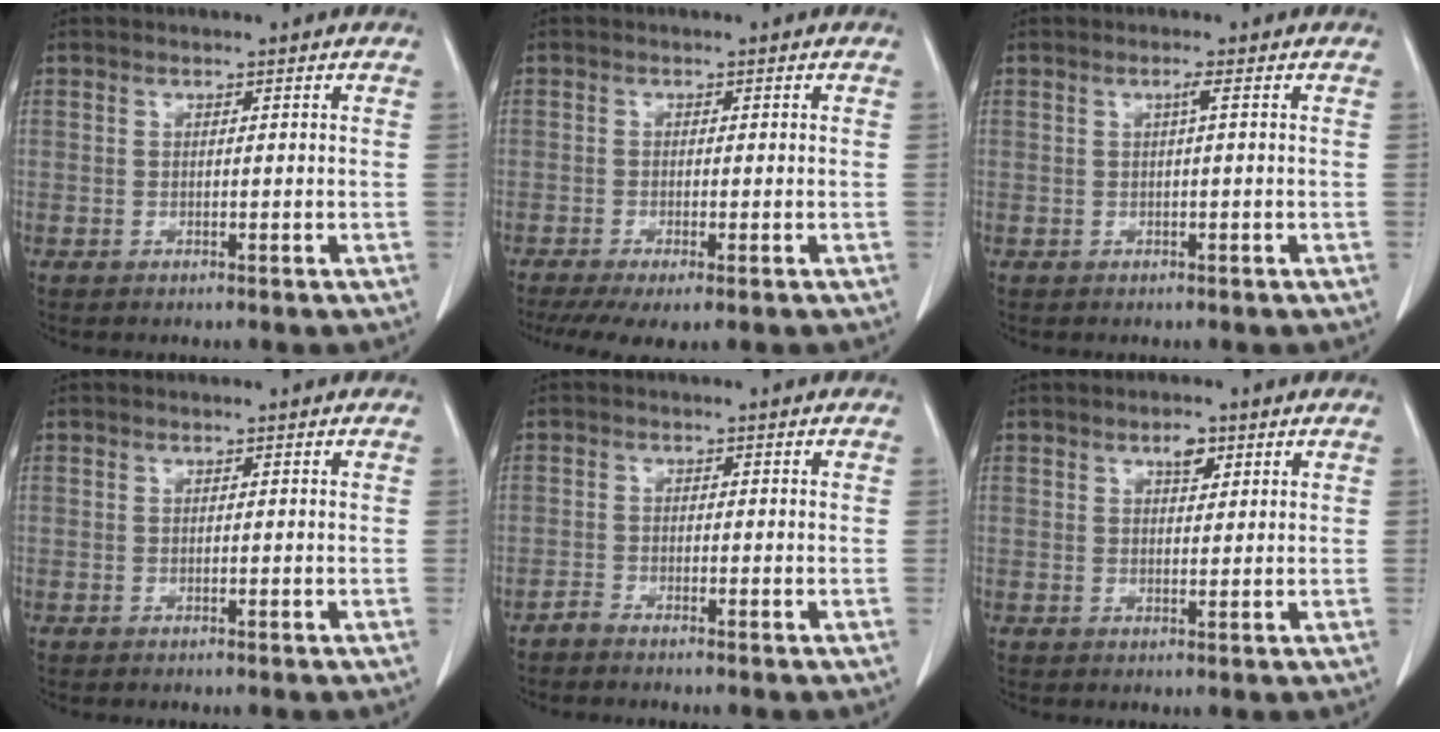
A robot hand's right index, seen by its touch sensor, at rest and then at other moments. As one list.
[{"total": 7.5, "force": [-4.2, 2.4, 5.7], "torque": [-0.100, -0.013, -0.067]}, {"total": 1.2, "force": [0.3, 0.1, 1.1], "torque": [-0.025, 0.003, 0.007]}, {"total": 0.0}, {"total": 1.6, "force": [-1.3, 0.3, 0.7], "torque": [-0.016, 0.001, -0.028]}, {"total": 3.1, "force": [1.7, 1.5, 2.1], "torque": [-0.038, 0.002, 0.029]}]